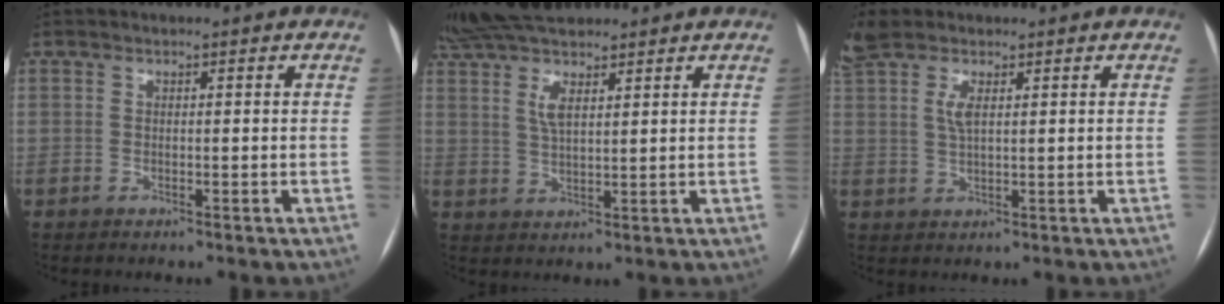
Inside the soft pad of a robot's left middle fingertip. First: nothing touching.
{"total": 11.6, "force": [8.5, 3.0, 7.3], "torque": [-0.146, 0.024, 0.152]}
{"total": 5.6, "force": [2.9, 2.0, 4.3], "torque": [-0.111, 0.013, 0.062]}